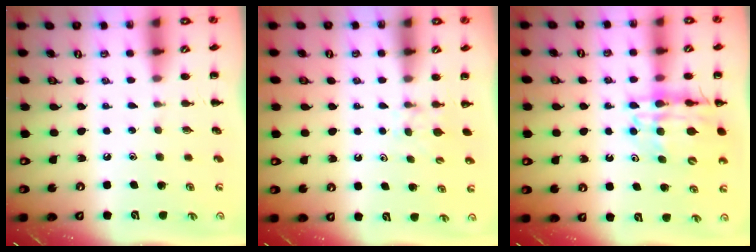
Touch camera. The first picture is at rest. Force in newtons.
{"total": 3.7, "press": 3.4, "slide": 1.4}
{"total": 13.7, "press": 13.2, "slide": 3.6}